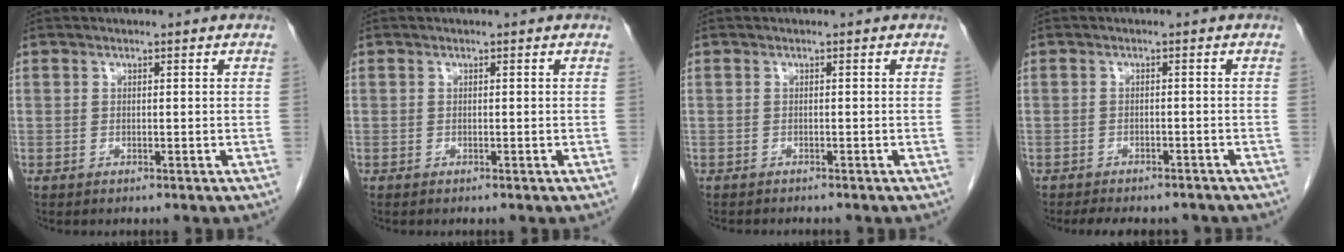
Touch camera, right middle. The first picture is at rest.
{"total": 0.0}
{"total": 2.4, "force": [-2.3, 0.4, 0.9], "torque": [-0.013, -0.004, -0.027]}
{"total": 8.4, "force": [-7.3, 2.9, 2.9], "torque": [-0.042, 0.002, -0.089]}